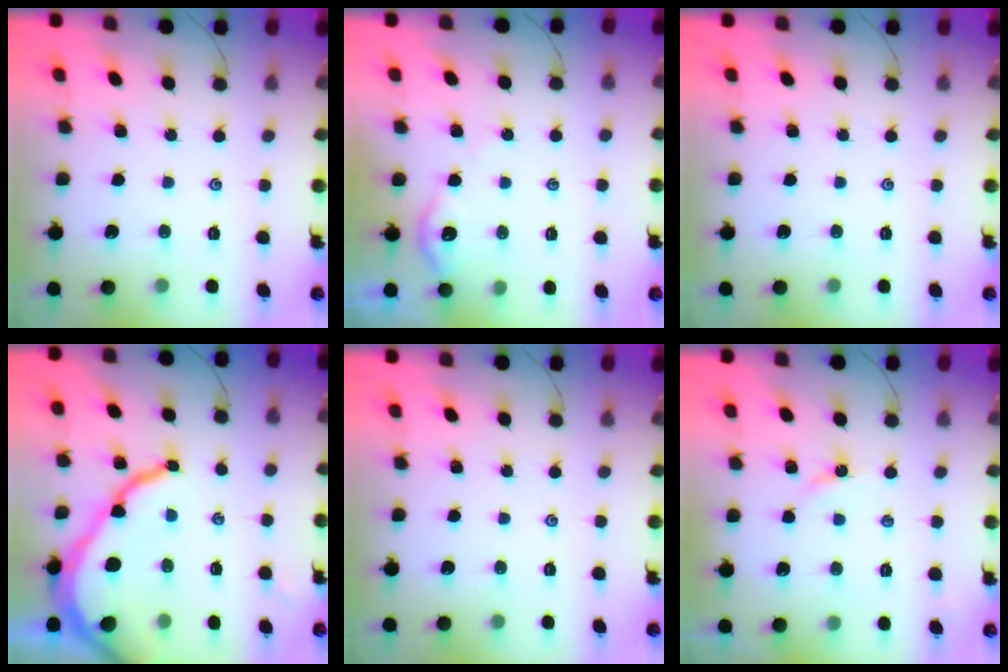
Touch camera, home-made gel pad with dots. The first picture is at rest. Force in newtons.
{"total": 3.7, "press": 3.6, "slide": 0.4}
{"total": 0.0}
{"total": 16.5, "press": 16.4, "slide": 1.5}
{"total": 0.0}
{"total": 2.8, "press": 2.7, "slide": 0.4}